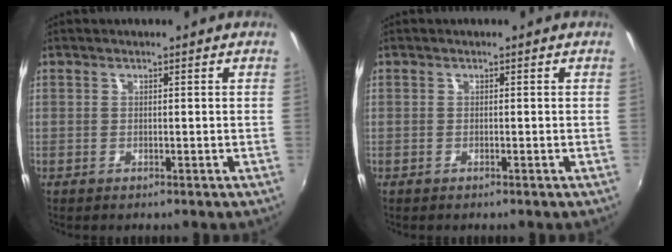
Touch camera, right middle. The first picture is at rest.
{"total": 0.0}